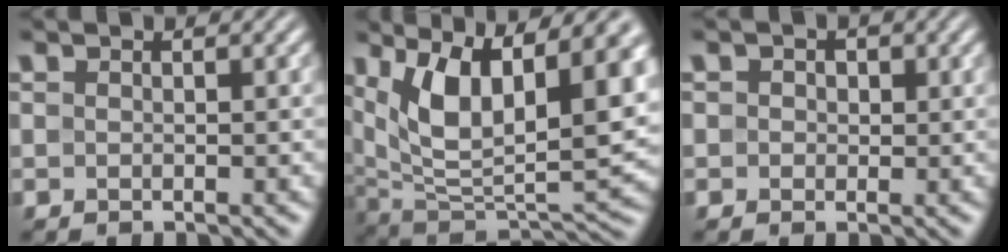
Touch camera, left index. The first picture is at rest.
{"total": 12.3, "force": [4.5, 5.2, 10.2], "torque": [-0.190, -0.003, 0.082]}
{"total": 1.8, "force": [0.6, 1.5, 0.7], "torque": [-0.004, 0.010, -0.003]}